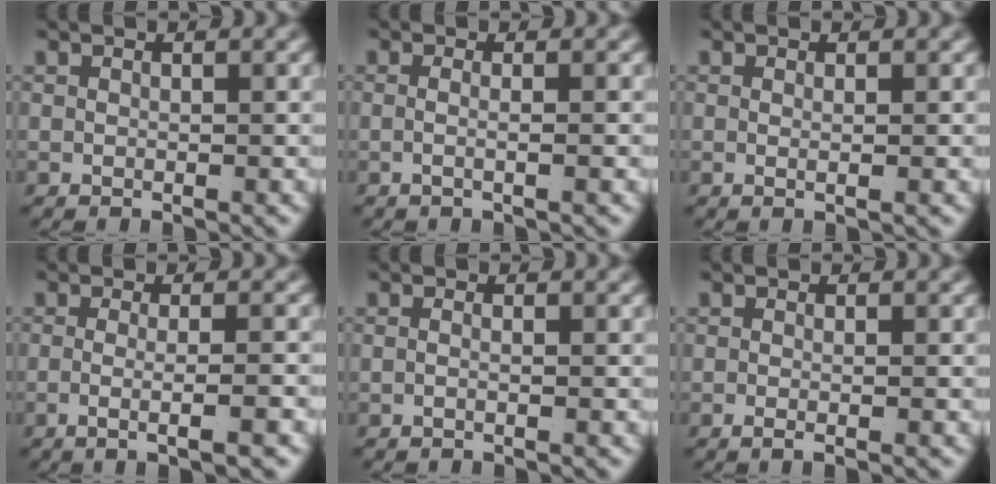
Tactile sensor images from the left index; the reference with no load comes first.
{"total": 1.6, "force": [-0.7, -0.6, 1.2], "torque": [-0.035, -0.011, -0.007]}
{"total": 0.8, "force": [0.0, -0.4, 0.7], "torque": [-0.014, -0.009, 0.003]}
{"total": 3.6, "force": [-1.9, -0.3, 3.0], "torque": [-0.060, -0.013, -0.025]}
{"total": 0.9, "force": [-0.5, -0.4, 0.6], "torque": [-0.015, -0.004, -0.008]}
{"total": 1.2, "force": [-1.0, 0.0, 0.8], "torque": [-0.016, -0.007, -0.013]}